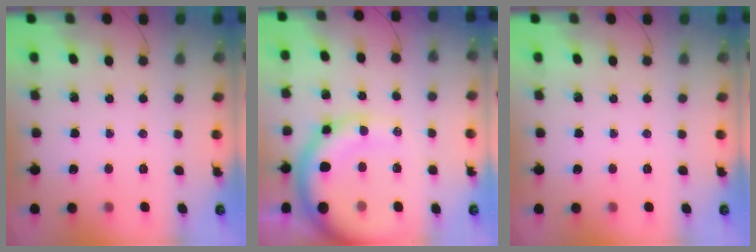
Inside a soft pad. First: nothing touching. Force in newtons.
{"total": 15.8, "press": 15.5, "slide": 3.0}
{"total": 0.0}